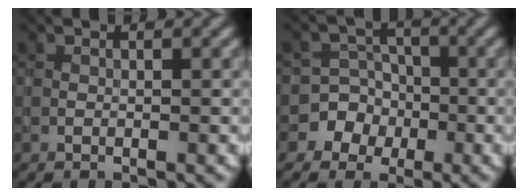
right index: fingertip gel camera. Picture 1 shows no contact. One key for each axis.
{"total": 5.8, "fx": -2.5, "fy": 5.3, "fz": 0.0, "tx": 0.031, "ty": 0.003, "tz": -0.062}